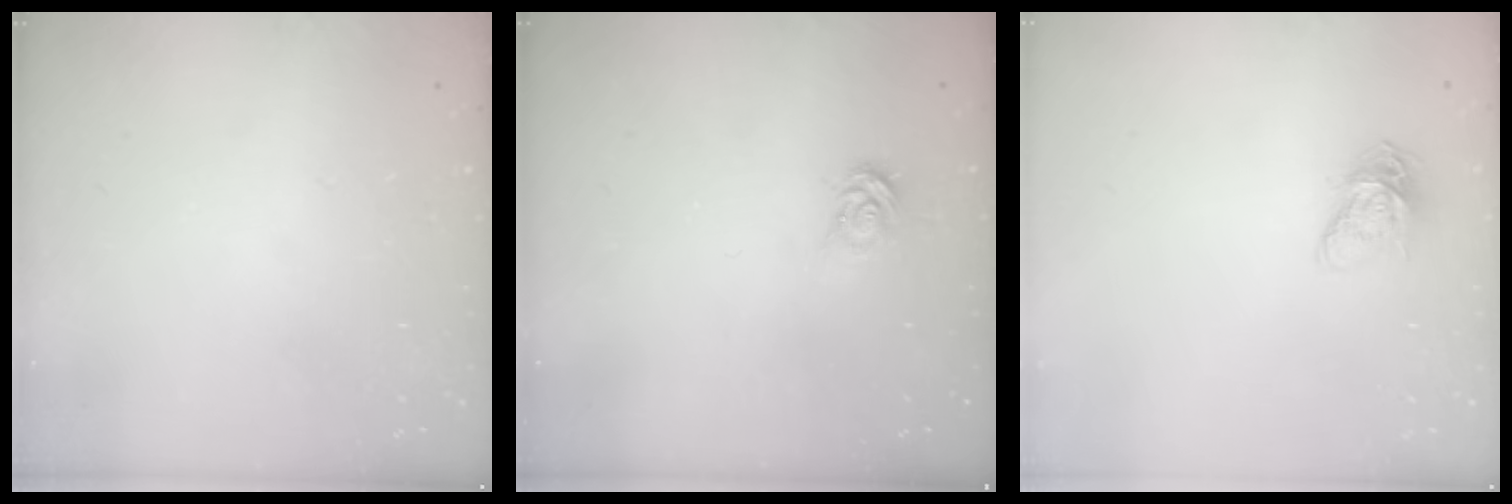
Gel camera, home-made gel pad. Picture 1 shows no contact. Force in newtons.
{"total": 3.3, "press": 3.3, "slide": 0.1}
{"total": 8.4, "press": 8.4, "slide": 0.3}